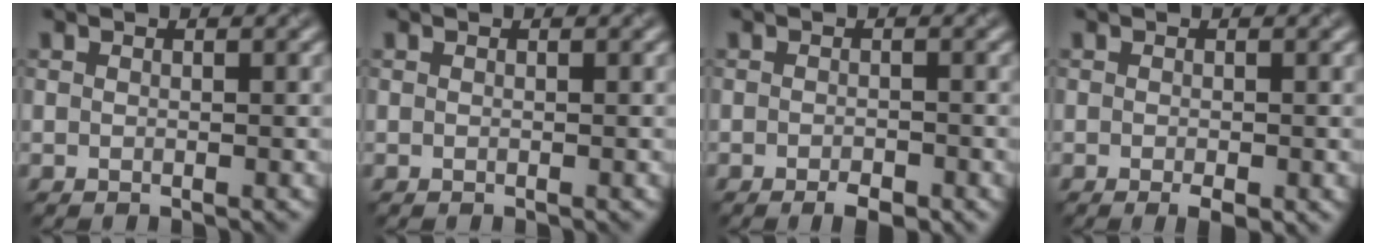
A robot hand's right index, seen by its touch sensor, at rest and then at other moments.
{"total": 0.0}
{"total": 1.9, "force": [-1.2, 0.7, 1.3], "torque": [-0.019, -0.003, -0.018]}
{"total": 1.5, "force": [-0.7, 0.4, 1.3], "torque": [-0.020, -0.005, -0.009]}